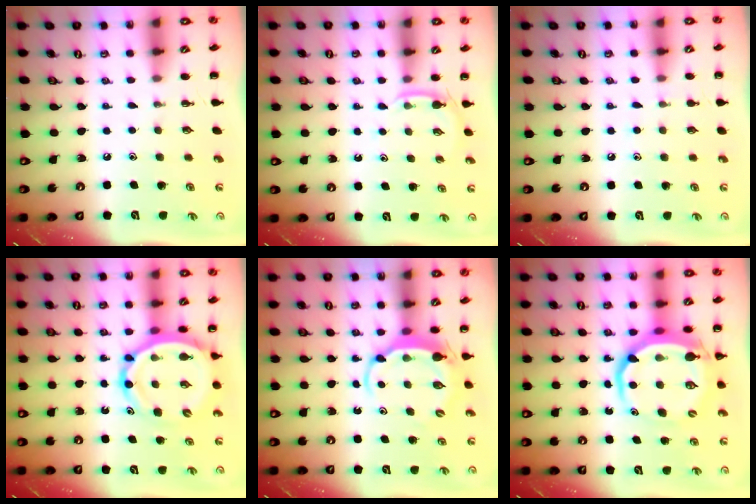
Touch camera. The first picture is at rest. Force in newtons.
{"total": 3.1, "press": 2.9, "slide": 1.1}
{"total": 4.0, "press": 3.7, "slide": 1.5}
{"total": 11.2, "press": 10.7, "slide": 3.5}
{"total": 5.3, "press": 5.2, "slide": 0.9}
{"total": 10.2, "press": 9.8, "slide": 2.8}